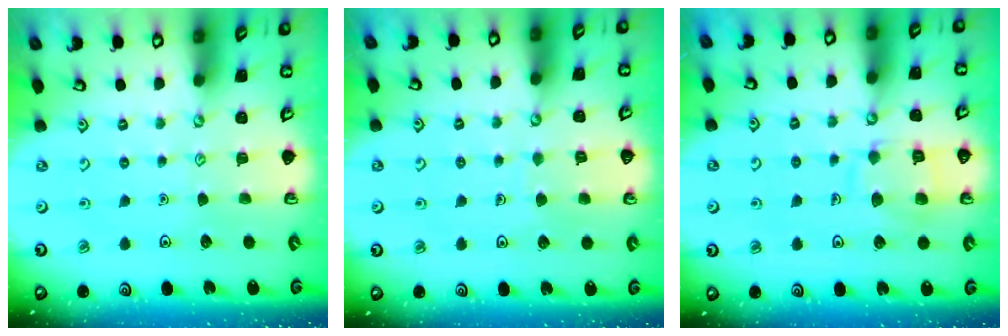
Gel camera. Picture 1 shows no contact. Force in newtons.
{"total": 2.9, "press": 2.9, "slide": 0.2}
{"total": 9.9, "press": 9.9, "slide": 0.9}